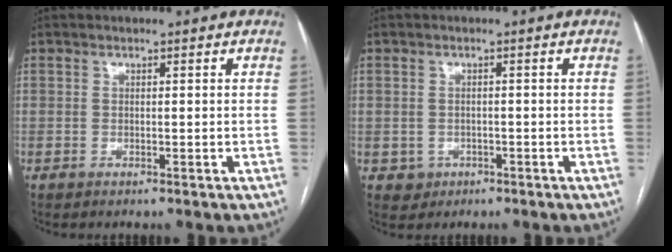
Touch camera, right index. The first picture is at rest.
{"total": 2.6, "force": [-0.9, 2.4, 0.1], "torque": [0.005, 0.008, -0.009]}